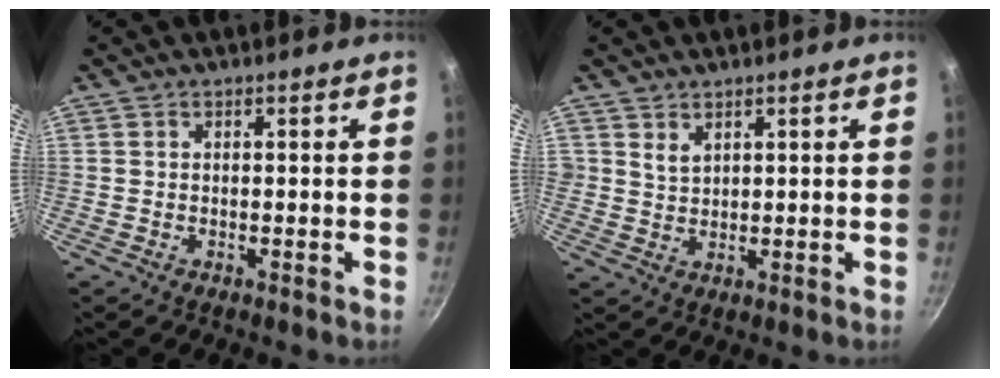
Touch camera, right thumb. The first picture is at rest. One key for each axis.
{"total": 2.4, "fx": 1.6, "fy": 1.6, "fz": 1.0, "tx": -0.012, "ty": -0.010, "tz": 0.033}